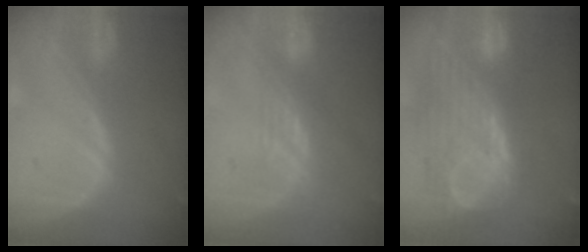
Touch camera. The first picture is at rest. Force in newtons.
{"total": 3.0, "press": 2.6, "slide": 1.5}
{"total": 11.0, "press": 10.4, "slide": 3.5}